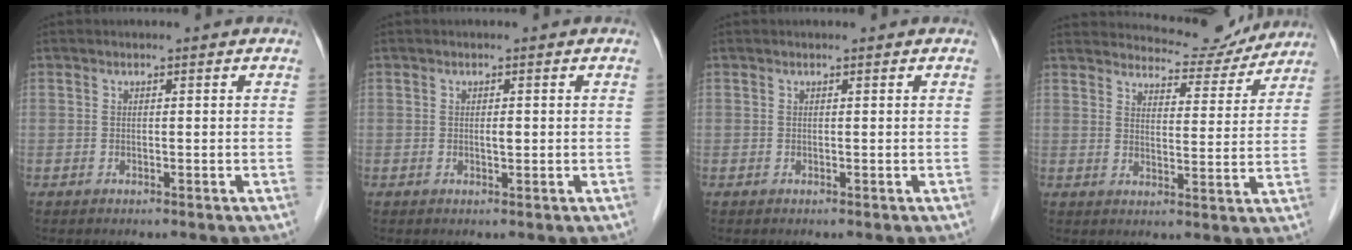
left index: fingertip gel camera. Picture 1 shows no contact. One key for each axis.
{"total": 1.1, "fx": -0.9, "fy": 0.3, "fz": 0.5, "tx": -0.008, "ty": -0.008, "tz": -0.016}
{"total": 0.8, "fx": -0.7, "fy": 0.0, "fz": -0.2, "tx": 0.004, "ty": -0.005, "tz": -0.013}
{"total": 10.8, "fx": 10.3, "fy": 2.7, "fz": 1.5, "tx": -0.011, "ty": -0.011, "tz": 0.124}